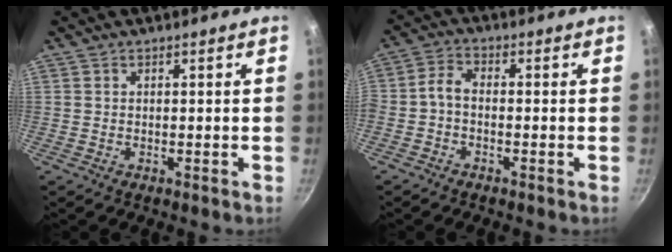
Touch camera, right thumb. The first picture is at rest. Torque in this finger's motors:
{"motor_torque": [2.31, 2.43, 1.91, -0.73, 0.89]}